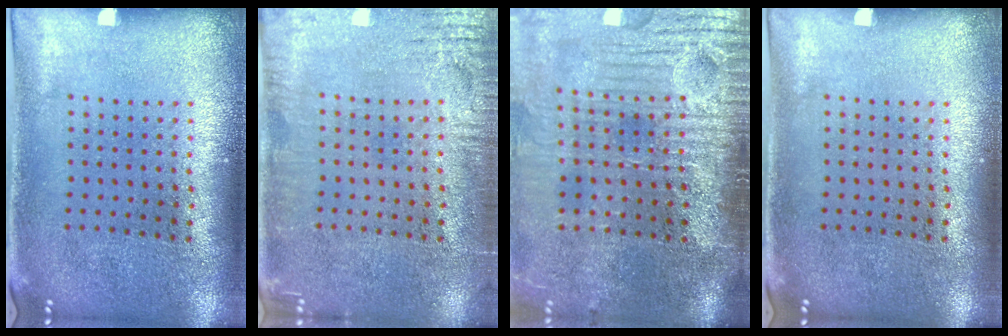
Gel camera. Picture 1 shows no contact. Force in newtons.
{"total": 3.0, "press": 3.0, "slide": 0.2}
{"total": 4.7, "press": 4.0, "slide": 2.4}
{"total": 0.0}